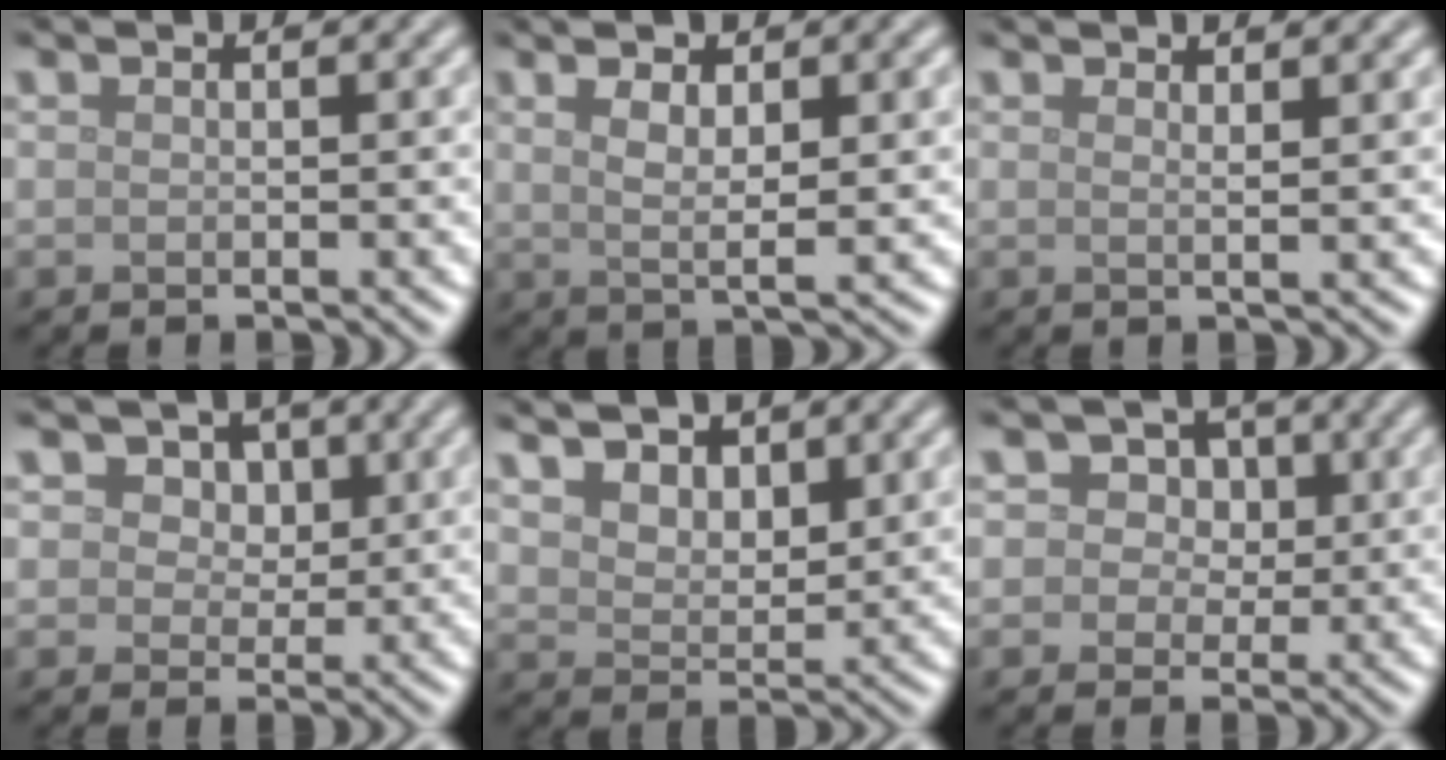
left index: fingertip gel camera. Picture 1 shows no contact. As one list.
[{"total": 4.7, "force": [1.3, 1.3, 4.3], "torque": [-0.071, -0.003, 0.024]}, {"total": 2.1, "force": [1.4, 0.6, 1.5], "torque": [-0.013, 0.001, 0.007]}, {"total": 5.2, "force": [2.6, 3.6, 2.7], "torque": [-0.042, 0.007, 0.018]}, {"total": 6.9, "force": [4.6, 3.8, 3.3], "torque": [-0.080, 0.010, 0.069]}, {"total": 5.2, "force": [2.2, 4.1, 2.3], "torque": [-0.021, 0.018, 0.010]}]